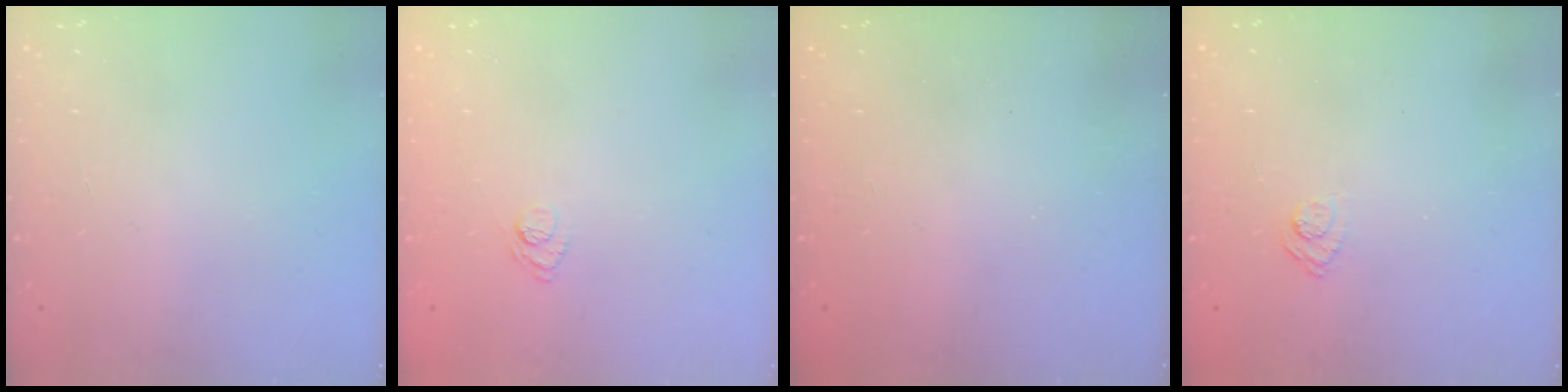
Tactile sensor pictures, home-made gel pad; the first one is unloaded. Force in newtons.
{"total": 6.6, "press": 6.5, "slide": 1.4}
{"total": 2.5, "press": 2.4, "slide": 0.8}
{"total": 3.1, "press": 2.8, "slide": 1.3}